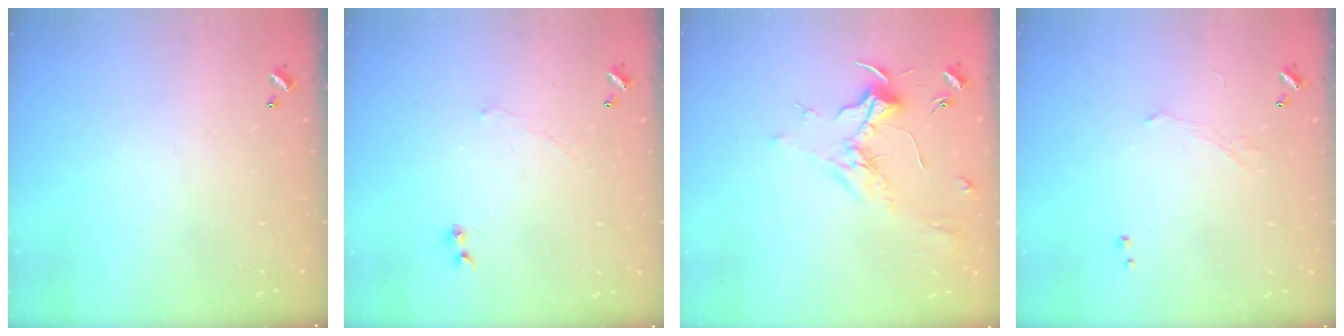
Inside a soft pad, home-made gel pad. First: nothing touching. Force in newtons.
{"total": 1.5, "press": 1.4, "slide": 0.6}
{"total": 1.7, "press": 1.5, "slide": 0.8}
{"total": 0.9, "press": 0.7, "slide": 0.5}